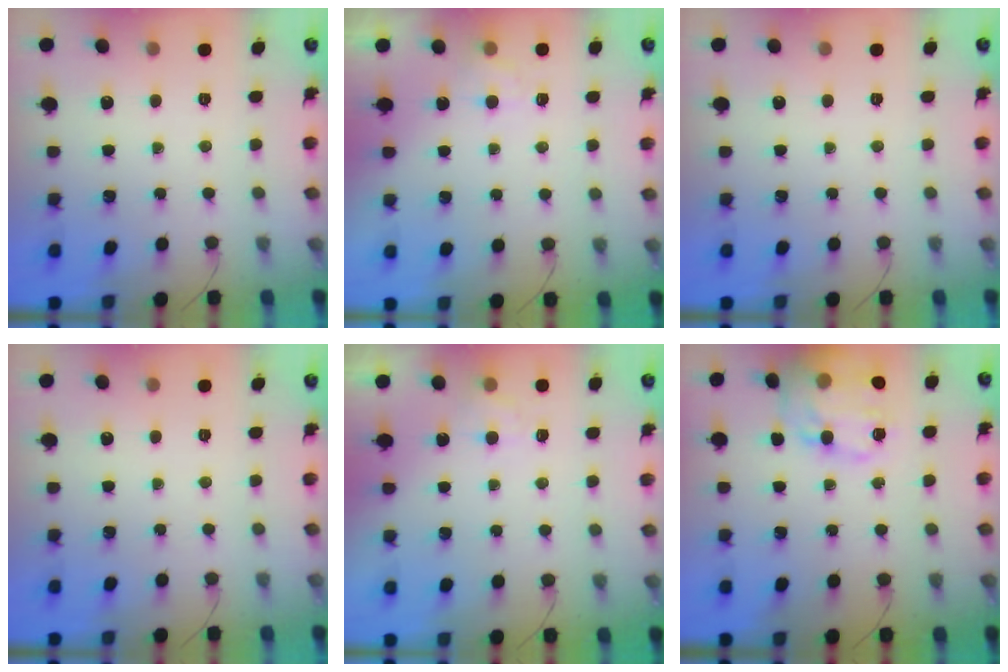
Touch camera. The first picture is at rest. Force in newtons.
{"total": 2.5, "press": 2.0, "slide": 1.5}
{"total": 0.0}
{"total": 0.0}
{"total": 2.5, "press": 2.0, "slide": 1.5}
{"total": 16.0, "press": 15.8, "slide": 2.2}